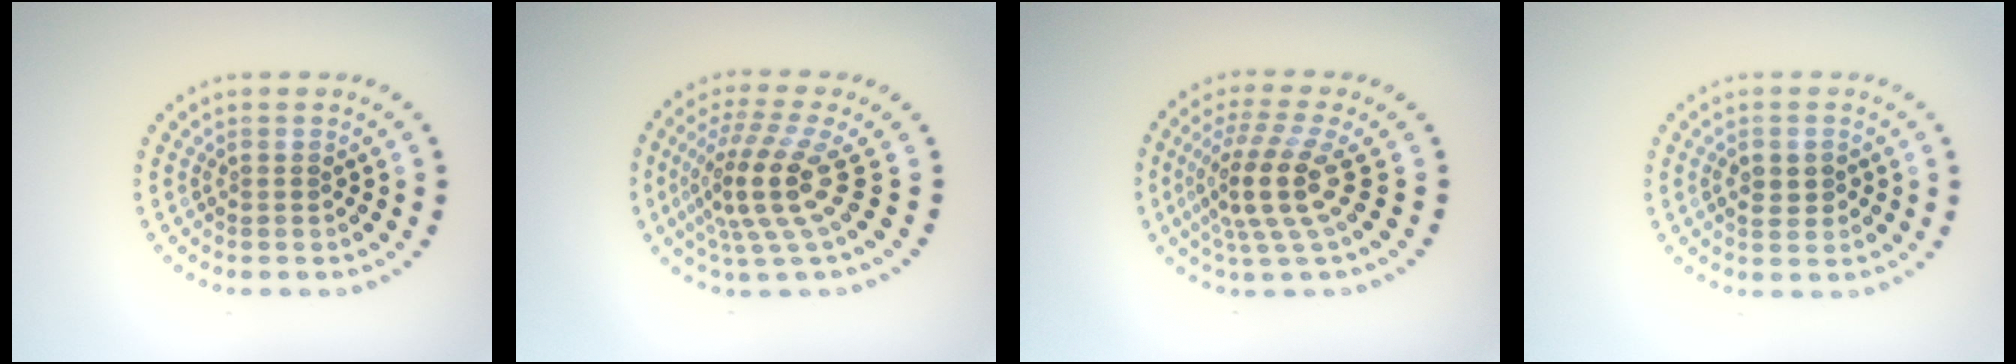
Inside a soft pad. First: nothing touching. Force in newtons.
{"total": 5.0, "press": 3.5, "slide": 3.5}
{"total": 4.9, "press": 3.6, "slide": 3.3}
{"total": 2.2, "press": 2.2, "slide": 0.1}